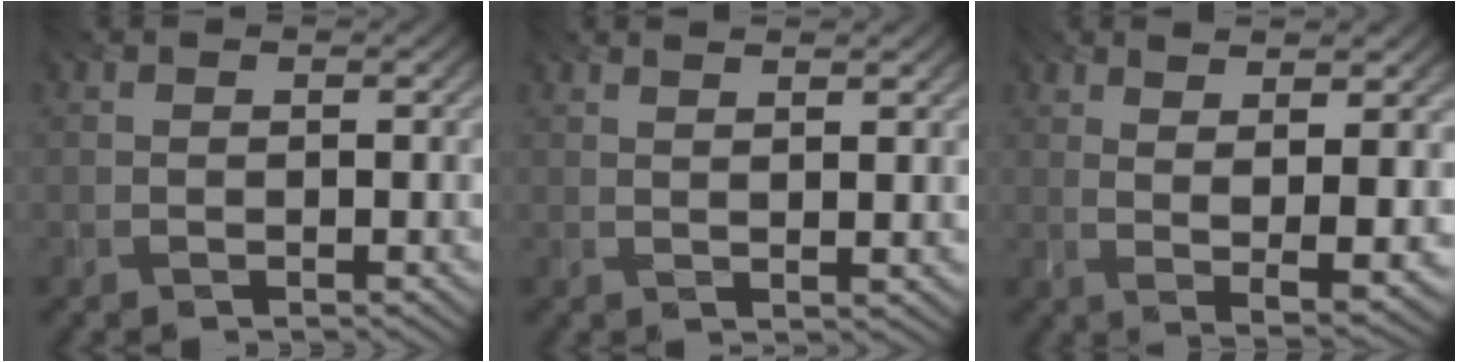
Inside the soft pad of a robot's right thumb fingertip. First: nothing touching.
{"total": 3.3, "force": [2.3, 0.2, 2.3], "torque": [-0.030, -0.001, 0.037]}
{"total": 9.4, "force": [3.1, 2.3, 8.5], "torque": [-0.126, 0.012, 0.047]}